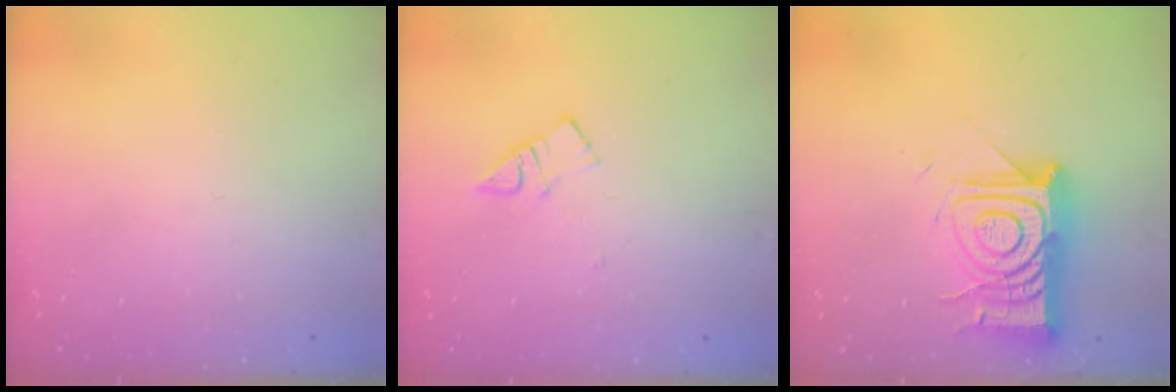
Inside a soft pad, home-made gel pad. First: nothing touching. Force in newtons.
{"total": 4.8, "press": 4.7, "slide": 0.8}
{"total": 16.3, "press": 16.3, "slide": 1.5}